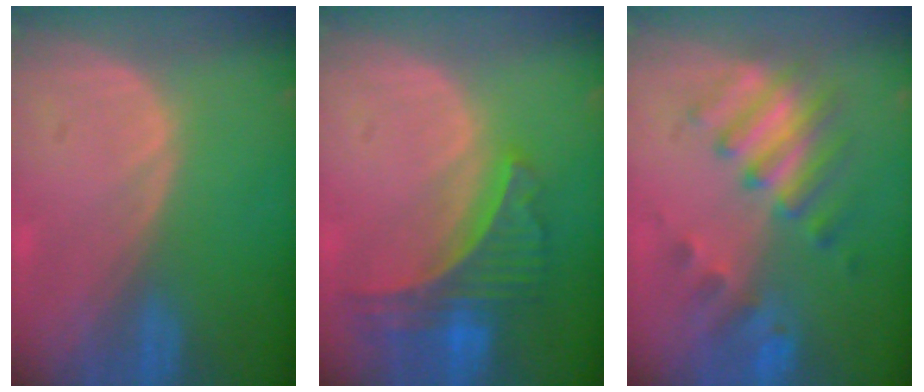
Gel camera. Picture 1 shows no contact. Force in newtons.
{"total": 7.8, "press": 6.8, "slide": 3.8}
{"total": 7.4, "press": 7.3, "slide": 1.3}